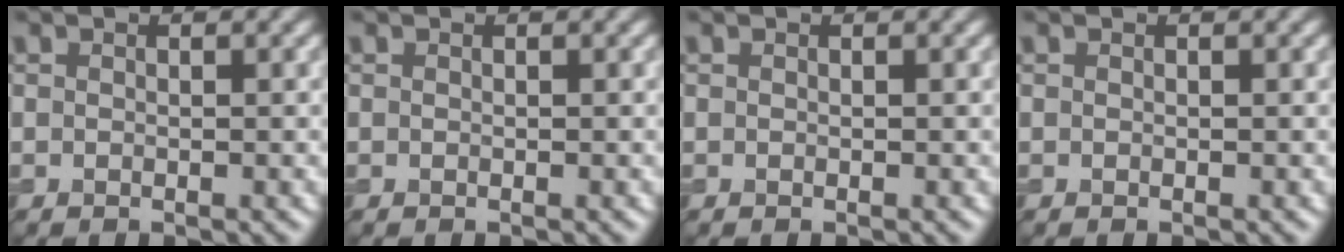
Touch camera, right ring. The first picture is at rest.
{"total": 0.0}
{"total": 0.0}
{"total": 0.0}